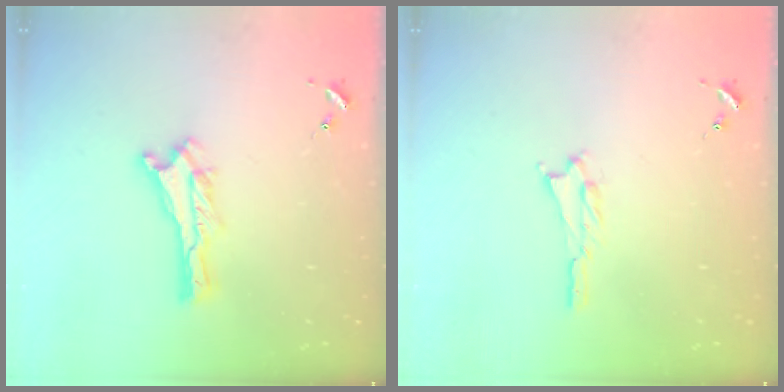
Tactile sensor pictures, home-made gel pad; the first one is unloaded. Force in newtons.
{"total": 1.1, "press": 1.1, "slide": 0.2}